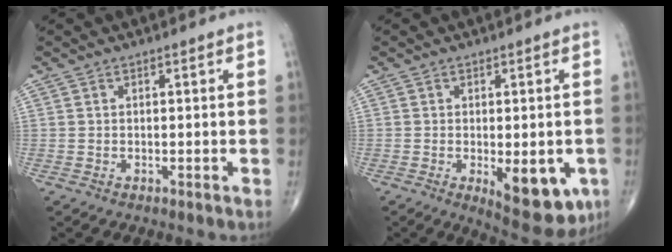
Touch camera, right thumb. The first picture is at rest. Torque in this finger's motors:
{"motor_torque": [1.40, 1.22, 0.46, -0.62, 0.19]}